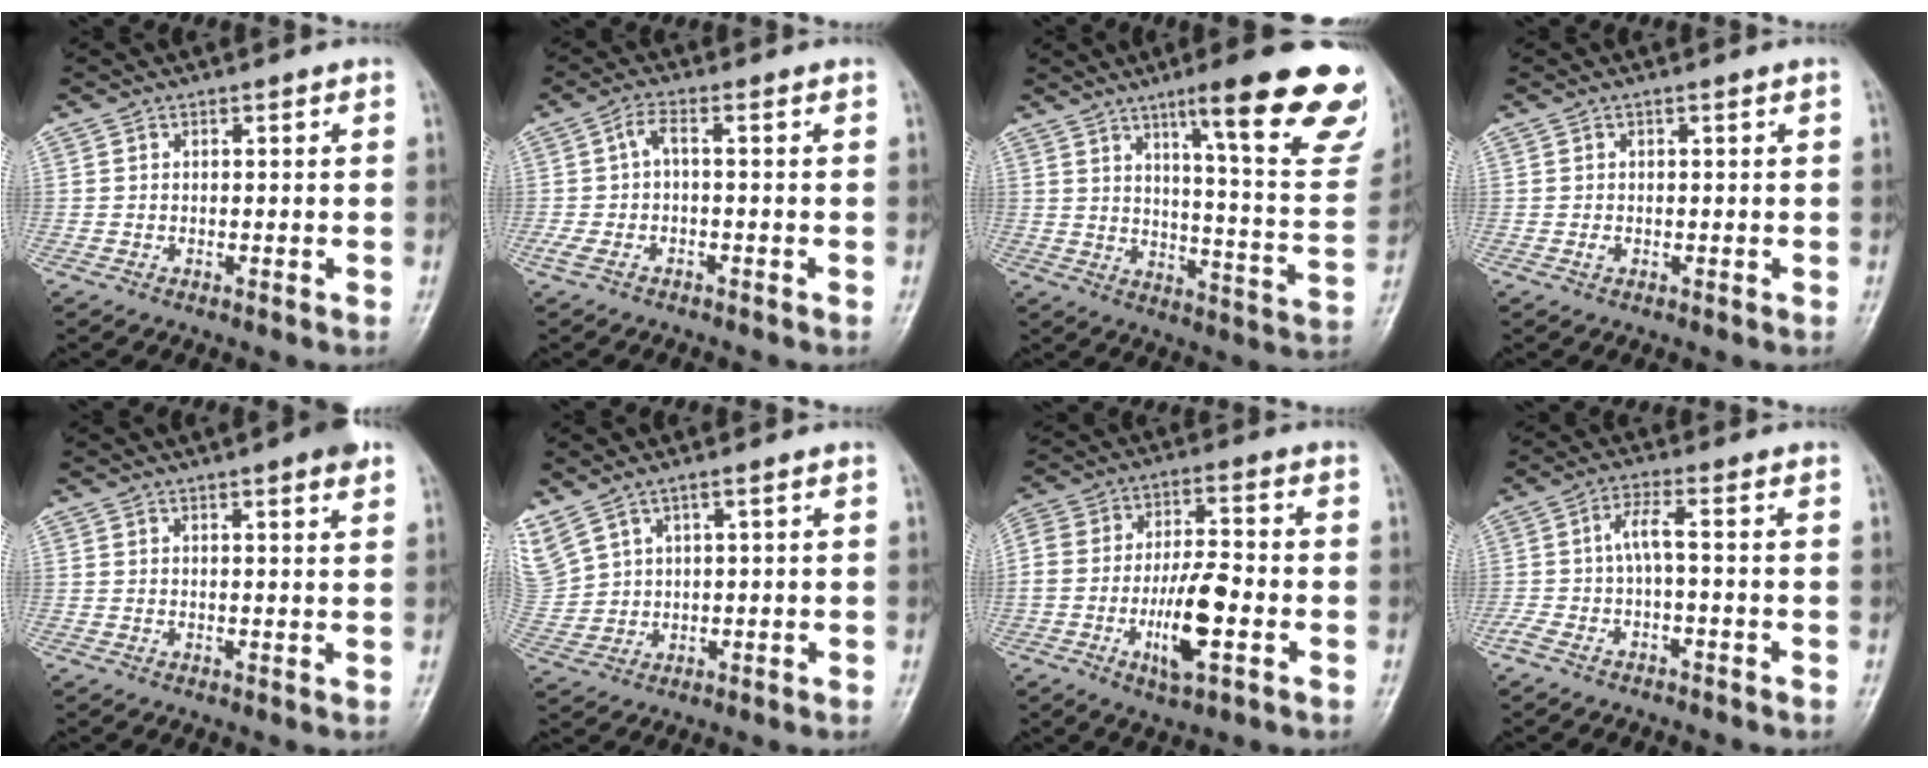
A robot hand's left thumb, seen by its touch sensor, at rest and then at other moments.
{"total": 4.1, "force": [-0.5, 1.0, 3.9], "torque": [-0.103, 0.018, -0.011]}
{"total": 25.4, "force": [15.4, 4.3, 19.8], "torque": [-0.231, -0.062, 0.209]}
{"total": 0.9, "force": [0.0, 0.4, 0.8], "torque": [-0.015, 0.010, 0.003]}
{"total": 4.8, "force": [3.0, 0.8, 3.6], "torque": [-0.039, -0.006, 0.035]}
{"total": 8.1, "force": [5.2, 3.9, 4.8], "torque": [-0.122, -0.015, 0.124]}
{"total": 14.0, "force": [-4.1, 5.4, 12.3], "torque": [-0.230, 0.020, -0.070]}
{"total": 4.8, "force": [-1.2, 0.5, 4.6], "torque": [-0.117, 0.023, -0.025]}